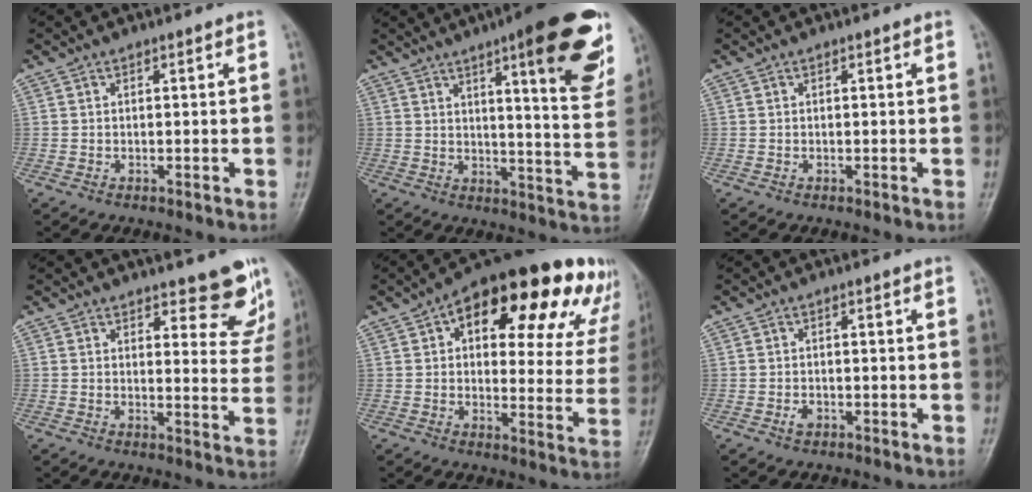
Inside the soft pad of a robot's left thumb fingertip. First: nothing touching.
{"total": 19.9, "force": [10.3, 4.2, 16.5], "torque": [-0.180, -0.043, 0.135]}
{"total": 0.0}
{"total": 8.4, "force": [6.5, 3.1, 4.3], "torque": [-0.010, -0.046, 0.073]}
{"total": 25.8, "force": [13.2, 11.5, 18.9], "torque": [-0.213, 0.007, 0.167]}
{"total": 1.3, "force": [-0.5, 0.9, 0.8], "torque": [-0.013, 0.000, -0.010]}